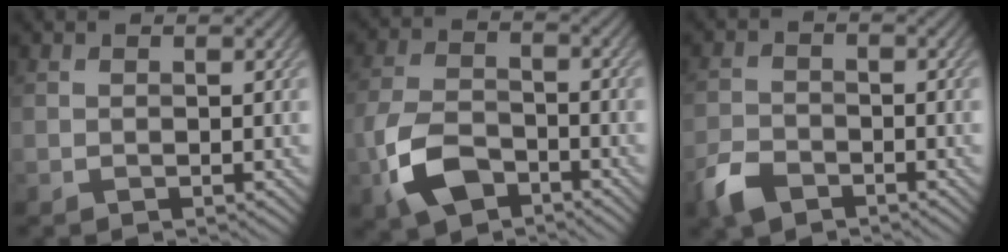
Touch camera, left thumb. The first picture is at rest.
{"total": 8.0, "force": [-4.4, 4.5, 5.0], "torque": [-0.129, -0.007, -0.097]}
{"total": 4.6, "force": [-3.4, 2.4, 2.2], "torque": [-0.055, -0.009, -0.075]}